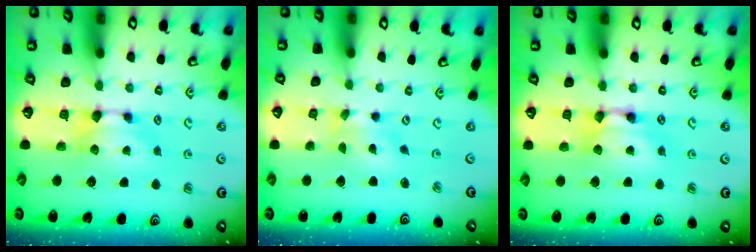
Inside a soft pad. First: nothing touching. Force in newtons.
{"total": 2.2, "press": 2.0, "slide": 1.0}
{"total": 2.2, "press": 2.2, "slide": 0.0}